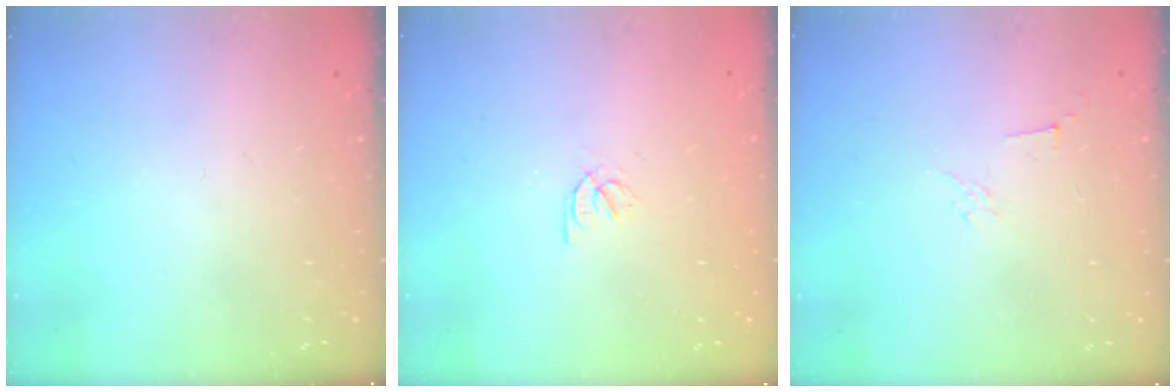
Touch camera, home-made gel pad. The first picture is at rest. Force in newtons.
{"total": 2.2, "press": 2.2, "slide": 0.2}
{"total": 2.9, "press": 2.8, "slide": 0.8}